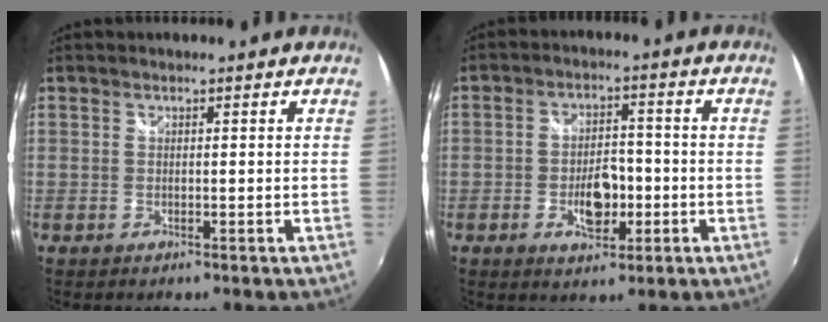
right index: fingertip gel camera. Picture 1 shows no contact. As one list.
[{"total": 7.1, "force": [-2.3, 3.9, 5.5], "torque": [-0.101, 0.006, -0.030]}]